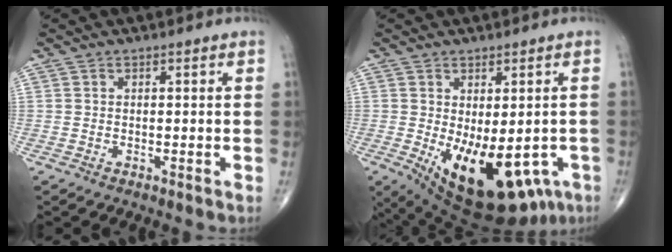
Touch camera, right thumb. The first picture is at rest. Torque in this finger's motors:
{"motor_torque": [2.14, 2.04, 0.98, -1.04, 0.43]}